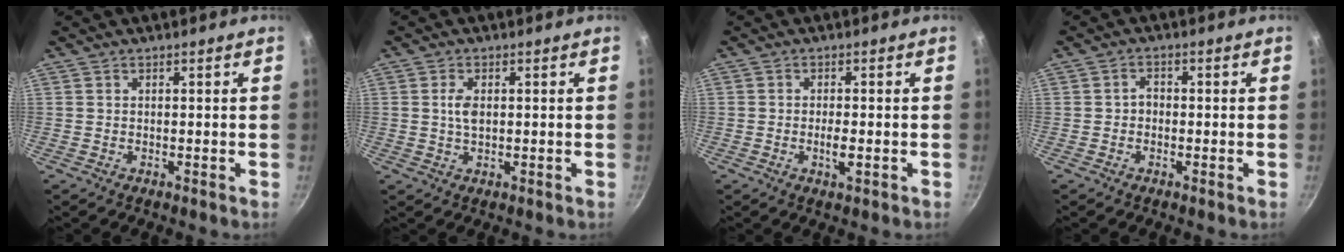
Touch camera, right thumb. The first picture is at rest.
{"total": 3.0, "force": [0.4, 1.6, 2.5], "torque": [-0.048, -0.002, 0.007]}
{"total": 2.7, "force": [-0.7, 1.0, 2.4], "torque": [-0.042, 0.000, -0.012]}
{"total": 1.9, "force": [-0.5, 1.5, 1.0], "torque": [-0.003, 0.008, -0.014]}